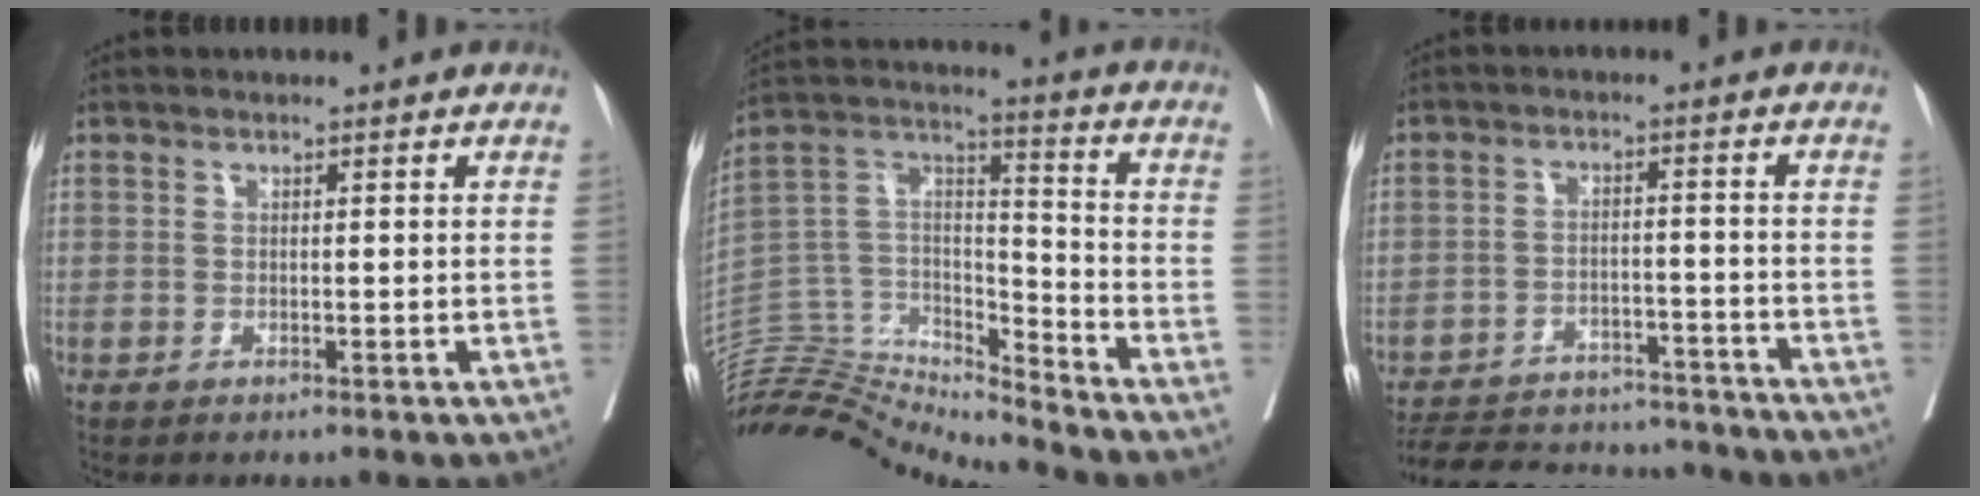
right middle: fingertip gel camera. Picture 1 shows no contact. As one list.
[{"total": 14.4, "force": [-14.4, 0.4, 0.5], "torque": [0.001, 0.069, -0.271]}, {"total": 17.2, "force": [-15.9, 4.7, 4.5], "torque": [-0.094, 0.005, -0.222]}]